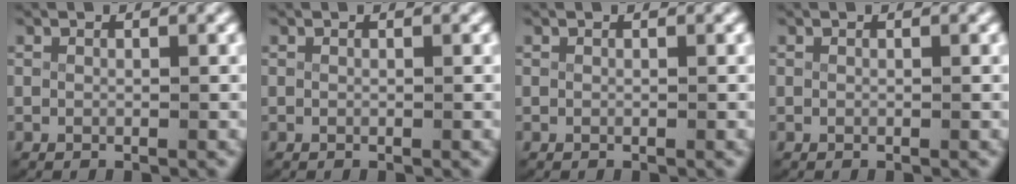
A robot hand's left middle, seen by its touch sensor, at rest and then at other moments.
{"total": 0.0}
{"total": 0.0}
{"total": 0.0}